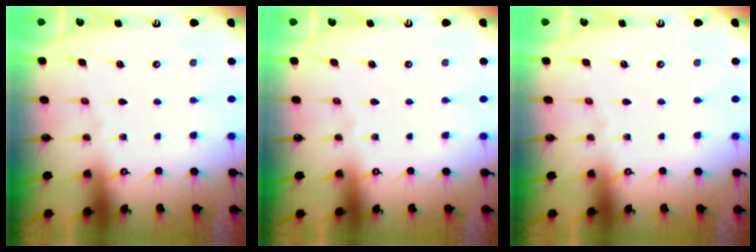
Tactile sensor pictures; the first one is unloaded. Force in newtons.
{"total": 0.0}
{"total": 0.0}